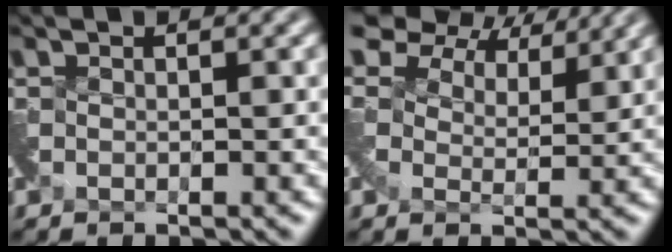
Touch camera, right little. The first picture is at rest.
{"total": 7.0, "force": [5.5, 3.3, 2.9], "torque": [-0.068, 0.023, 0.084]}